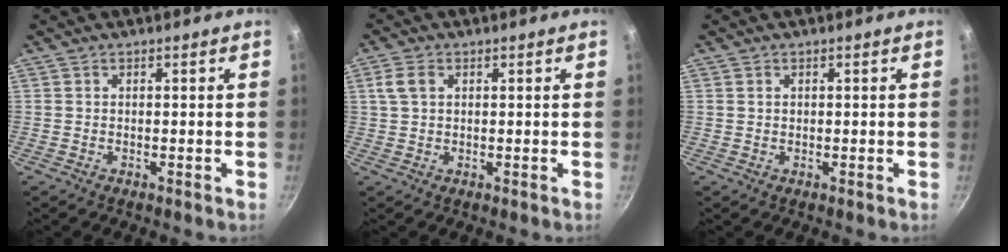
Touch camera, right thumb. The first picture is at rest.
{"total": 3.4, "force": [1.0, 2.3, 2.3], "torque": [-0.044, 0.007, 0.019]}
{"total": 0.8, "force": [0.3, 0.6, 0.4], "torque": [-0.005, 0.003, 0.005]}